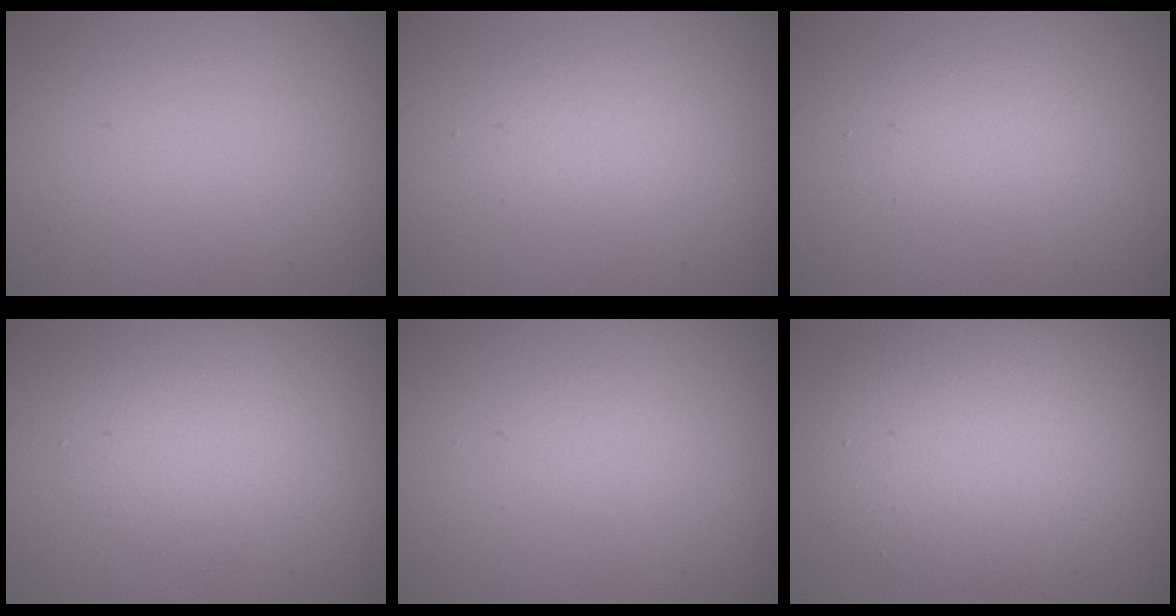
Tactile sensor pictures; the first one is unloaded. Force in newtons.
{"total": 1.9, "press": 1.9, "slide": 0.1}
{"total": 1.9, "press": 1.9, "slide": 0.1}
{"total": 2.8, "press": 2.8, "slide": 0.2}
{"total": 0.0}
{"total": 8.0, "press": 8.0, "slide": 0.2}